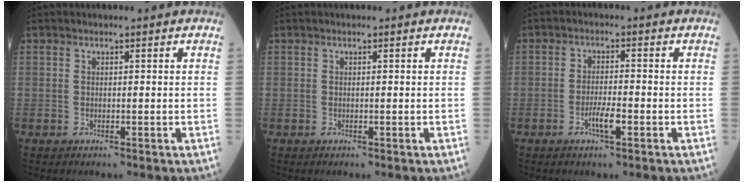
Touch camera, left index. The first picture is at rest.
{"total": 0.0}
{"total": 3.3, "force": [-1.5, 0.5, 2.9], "torque": [-0.056, 0.000, -0.029]}